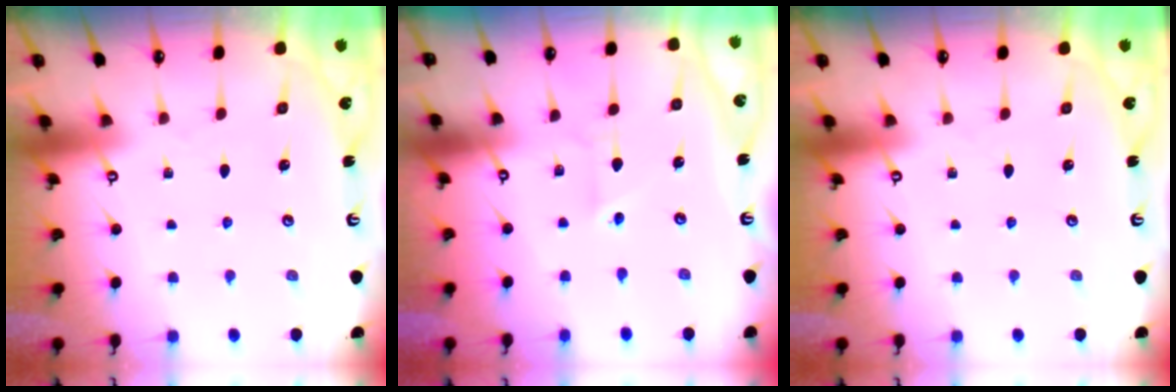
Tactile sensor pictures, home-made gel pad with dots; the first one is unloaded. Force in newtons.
{"total": 1.7, "press": 1.7, "slide": 0.2}
{"total": 0.0}